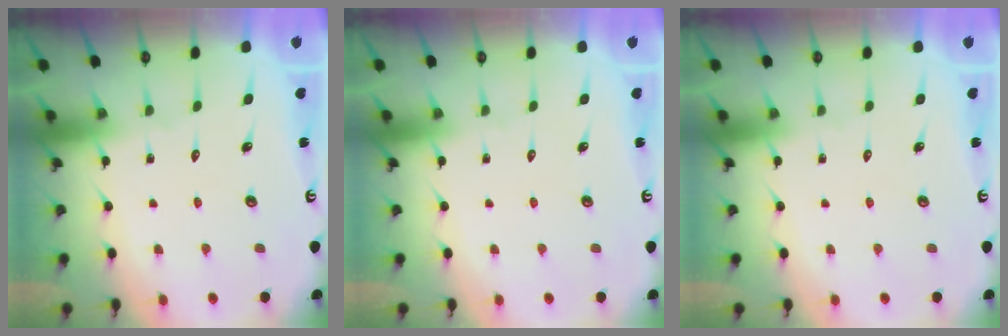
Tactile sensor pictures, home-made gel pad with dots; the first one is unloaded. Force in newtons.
{"total": 0.0}
{"total": 0.0}